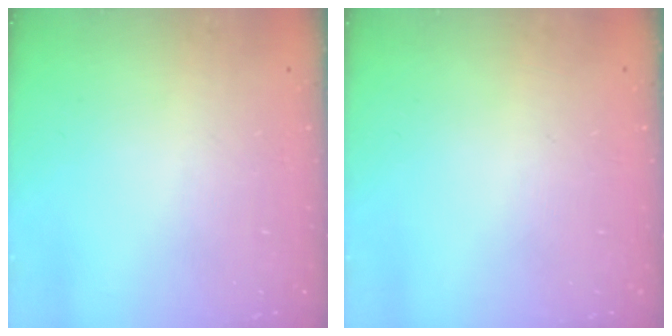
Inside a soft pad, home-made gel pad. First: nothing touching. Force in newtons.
{"total": 0.0}